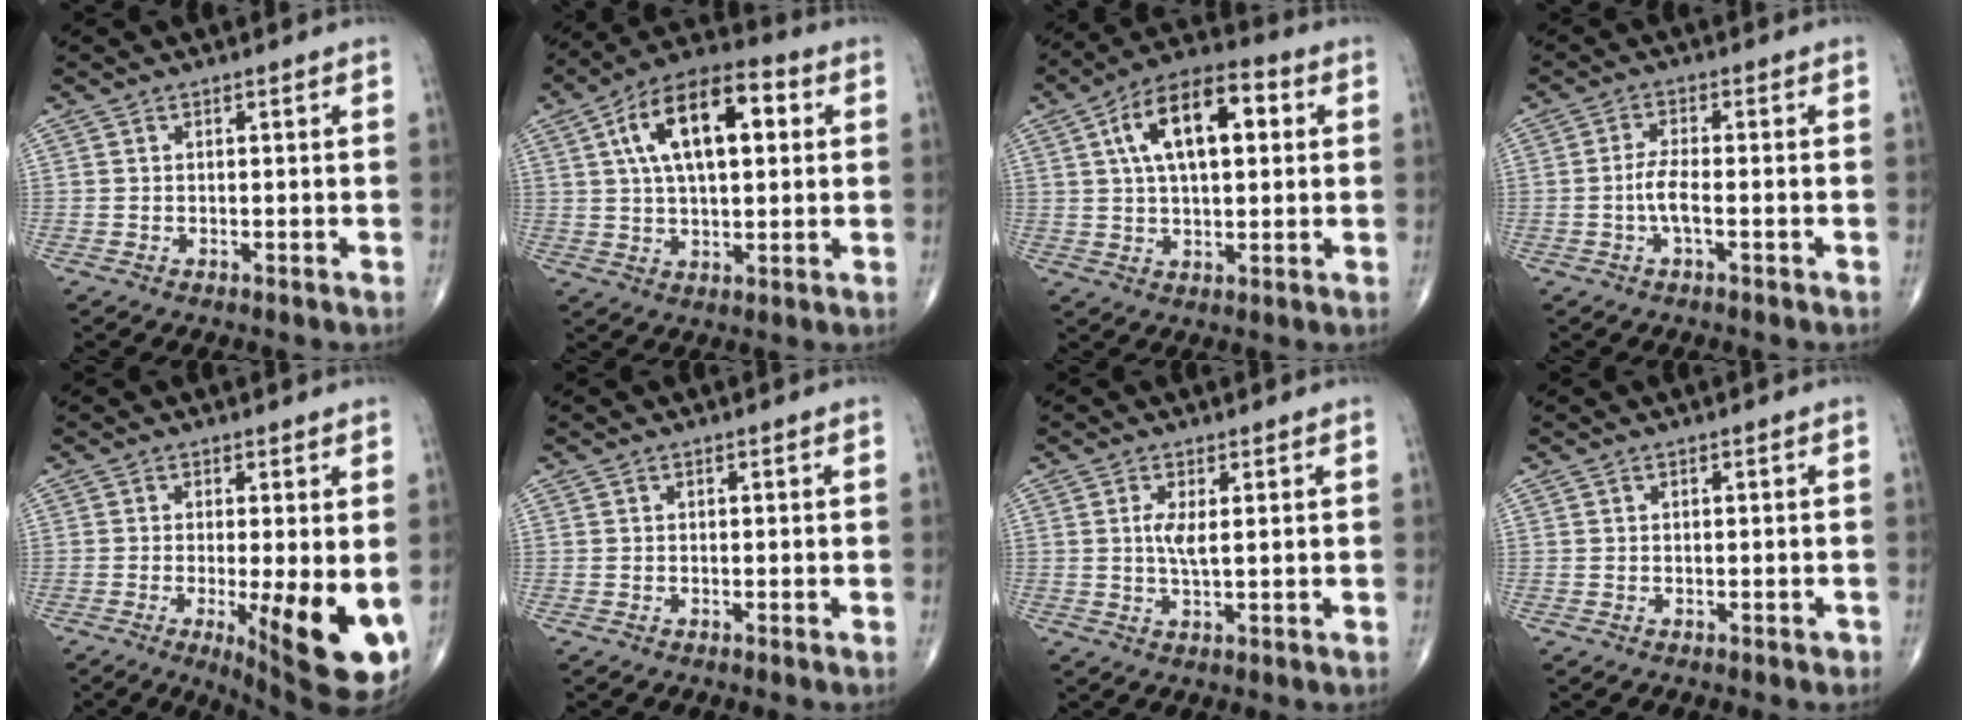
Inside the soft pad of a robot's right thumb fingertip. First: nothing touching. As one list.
[{"total": 16.7, "force": [4.3, 8.1, 14.0], "torque": [-0.219, 0.015, 0.063]}, {"total": 15.2, "force": [3.8, 7.4, 12.7], "torque": [-0.199, 0.016, 0.056]}, {"total": 3.8, "force": [-1.1, 0.9, 3.5], "torque": [-0.079, 0.006, -0.023]}, {"total": 13.0, "force": [-2.9, 3.4, 12.2], "torque": [-0.161, -0.026, -0.033]}, {"total": 0.0}, {"total": 3.3, "force": [0.7, 0.8, 3.1], "torque": [-0.069, -0.011, 0.016]}, {"total": 0.7, "force": [-0.1, 0.5, 0.4], "torque": [-0.004, 0.001, -0.001]}]